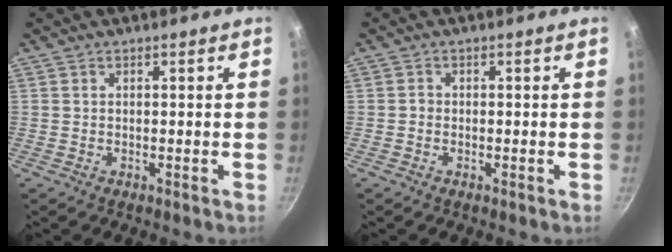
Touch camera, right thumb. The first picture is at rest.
{"total": 0.6, "force": [-0.3, 0.6, 0.1], "torque": [0.001, 0.003, -0.009]}